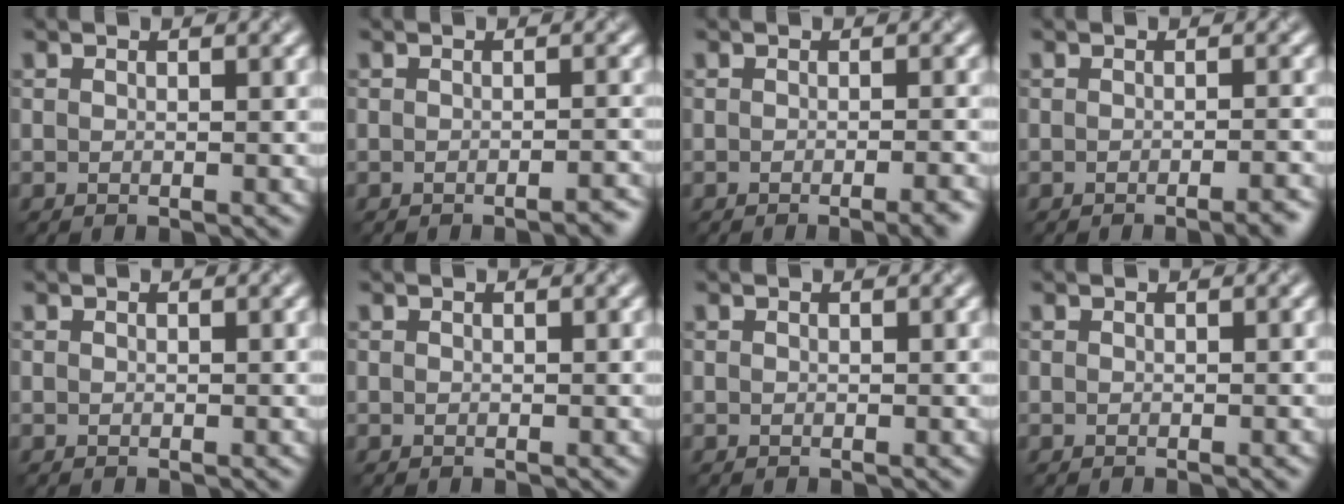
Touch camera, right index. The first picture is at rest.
{"total": 1.6, "force": [-1.1, 0.3, 1.1], "torque": [0.003, 0.005, -0.014]}
{"total": 2.9, "force": [-1.4, 0.8, 2.3], "torque": [0.000, 0.009, -0.010]}
{"total": 2.4, "force": [-1.3, 0.7, 1.9], "torque": [0.000, 0.008, -0.012]}
{"total": 0.0}
{"total": 0.0}
{"total": 0.0}
{"total": 0.0}